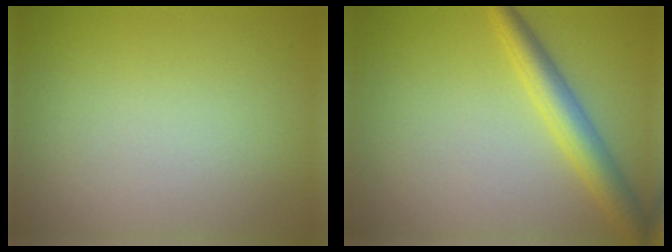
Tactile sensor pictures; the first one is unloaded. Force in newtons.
{"total": 3.8, "press": 3.8, "slide": 0.1}